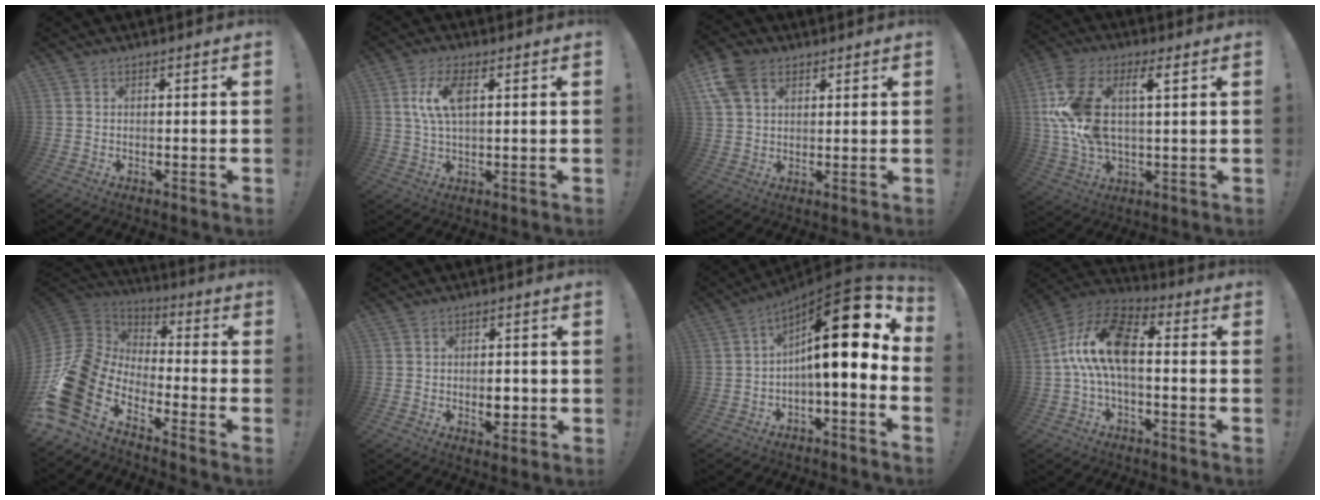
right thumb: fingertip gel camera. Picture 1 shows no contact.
{"total": 8.6, "force": [2.2, 3.8, 7.4], "torque": [-0.142, -0.003, 0.035]}
{"total": 11.0, "force": [5.3, 7.5, 5.9], "torque": [-0.124, -0.009, 0.104]}
{"total": 16.5, "force": [4.2, 8.4, 13.5], "torque": [-0.278, -0.003, 0.072]}
{"total": 19.2, "force": [-10.8, 10.5, 12.0], "torque": [-0.245, 0.032, -0.172]}
{"total": 3.9, "force": [-0.6, 3.0, 2.4], "torque": [-0.018, -0.001, -0.012]}
{"total": 19.5, "force": [4.6, 5.2, 18.2], "torque": [-0.280, -0.029, 0.072]}
{"total": 15.5, "force": [0.2, 7.7, 13.4], "torque": [-0.252, 0.016, 0.007]}